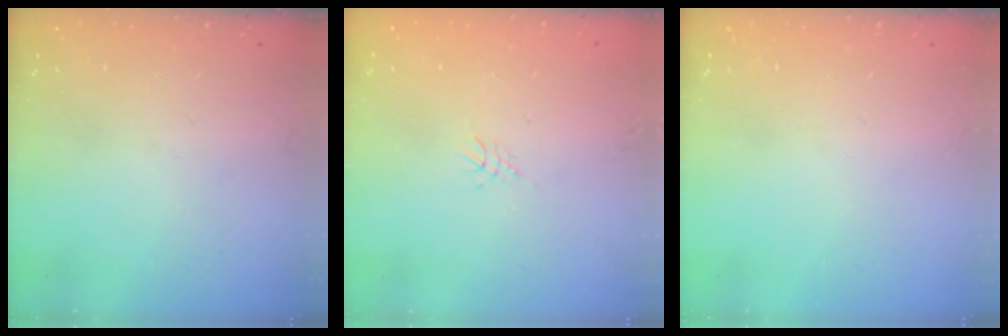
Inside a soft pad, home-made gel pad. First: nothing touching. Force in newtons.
{"total": 4.1, "press": 4.1, "slide": 0.5}
{"total": 0.0}